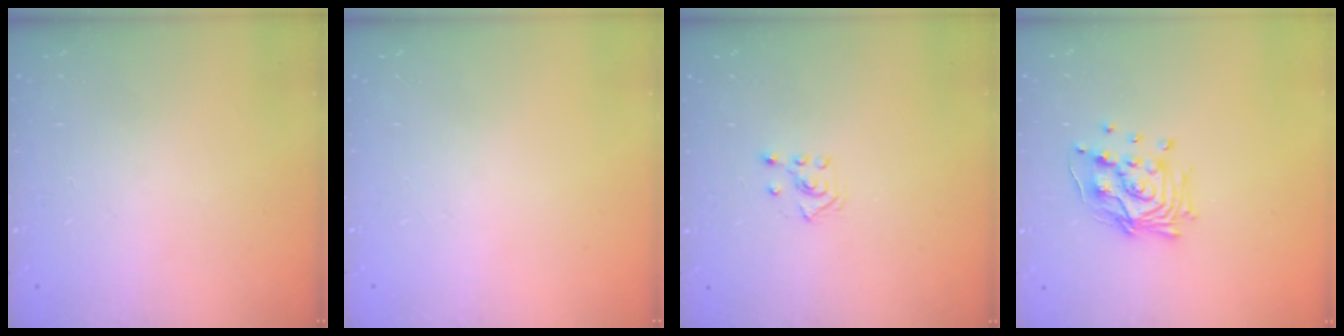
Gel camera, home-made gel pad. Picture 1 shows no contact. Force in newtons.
{"total": 0.0}
{"total": 2.8, "press": 2.7, "slide": 0.5}
{"total": 12.9, "press": 12.8, "slide": 1.1}